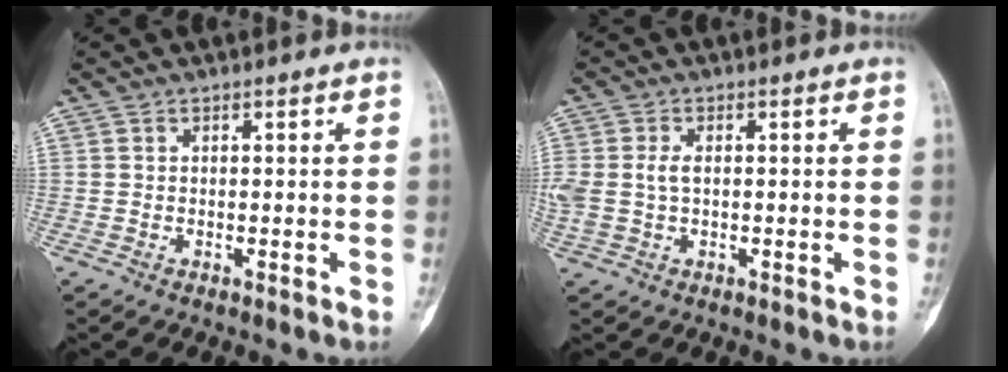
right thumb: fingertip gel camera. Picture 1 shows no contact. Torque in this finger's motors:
{"motor_torque": [0.03, 0.03, 0.46, 0.06, 0.02]}